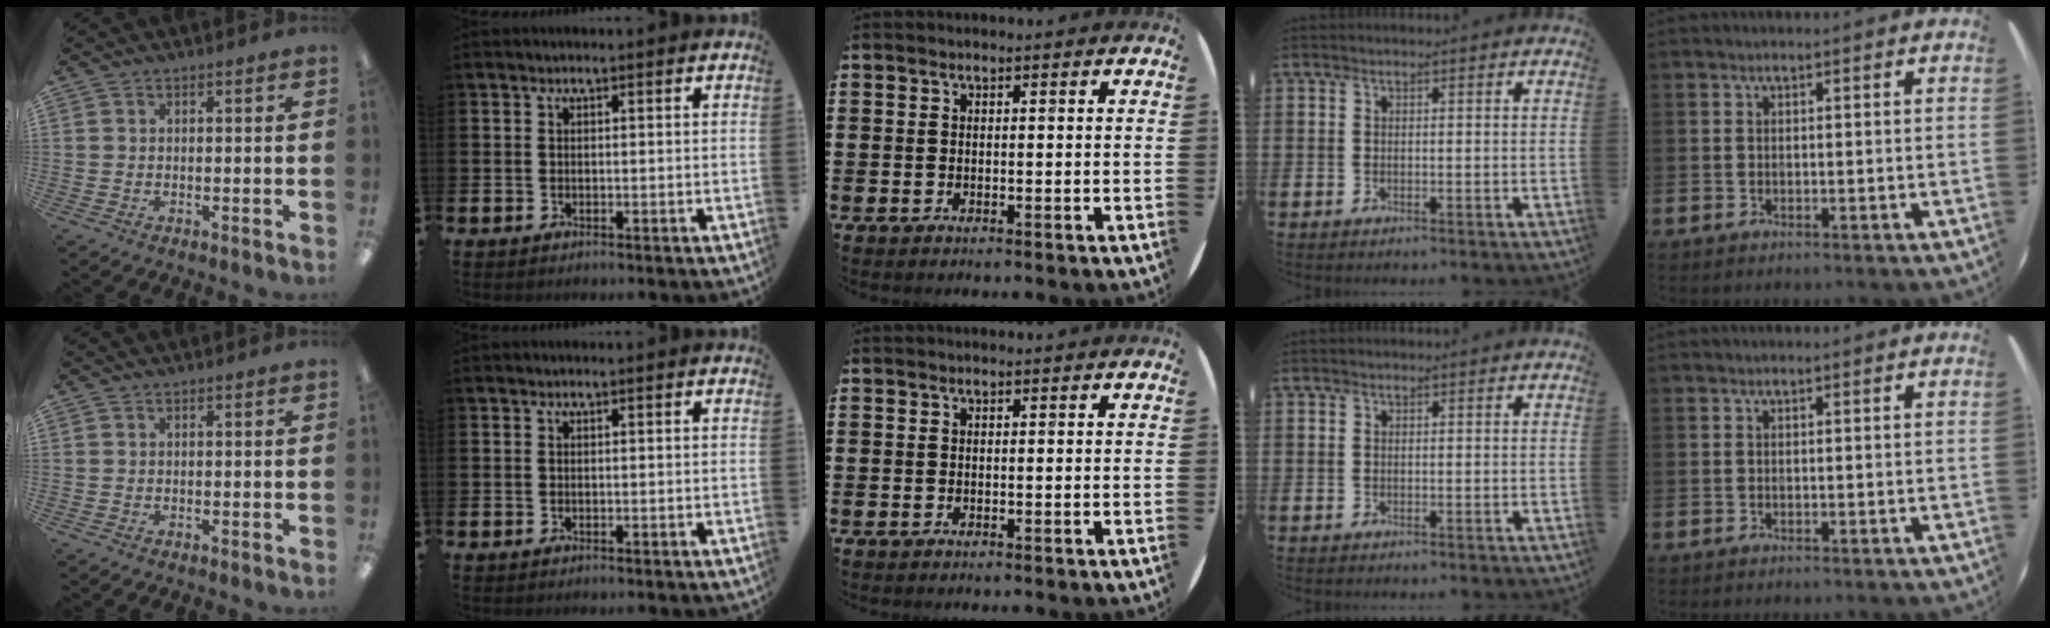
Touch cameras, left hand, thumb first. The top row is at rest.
{}